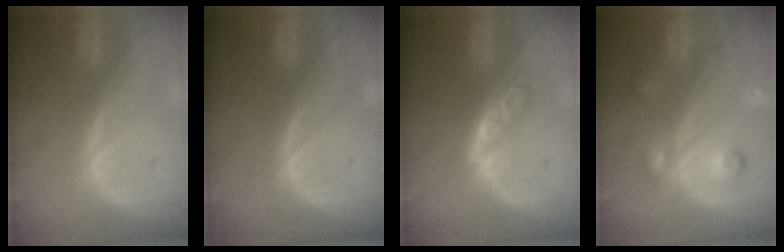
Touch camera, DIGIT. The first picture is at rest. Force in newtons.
{"total": 0.0}
{"total": 4.7, "press": 4.2, "slide": 2.2}
{"total": 5.1, "press": 5.1, "slide": 0.1}